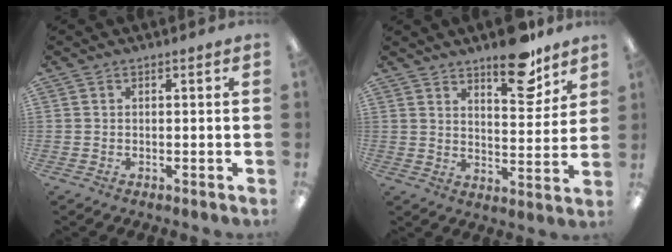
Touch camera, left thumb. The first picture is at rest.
{"total": 8.4, "force": [6.5, 3.3, 4.1], "torque": [-0.033, -0.043, 0.107]}